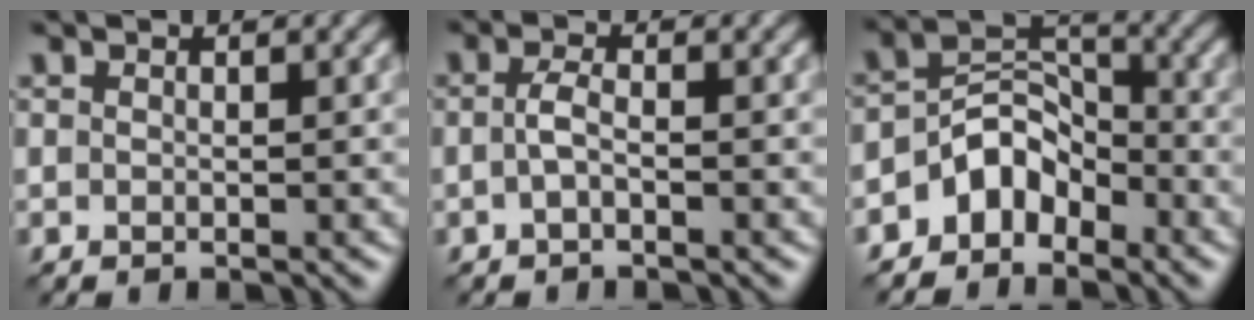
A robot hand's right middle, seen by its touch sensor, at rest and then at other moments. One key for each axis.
{"total": 1.4, "fx": -0.4, "fy": 0.4, "fz": 1.3, "tx": -0.029, "ty": 0.002, "tz": -0.012}
{"total": 4.4, "fx": -3.0, "fy": 2.7, "fz": 1.9, "tx": -0.023, "ty": 0.013, "tz": -0.061}